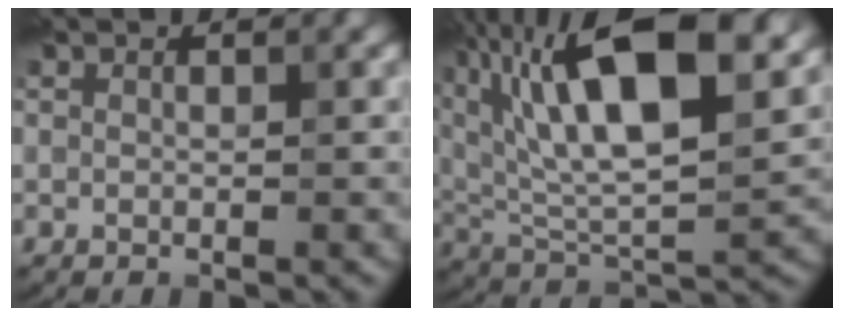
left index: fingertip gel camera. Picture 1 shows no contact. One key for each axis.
{"total": 15.9, "fx": 6.2, "fy": 6.4, "fz": 13.2, "tx": -0.236, "ty": 0.018, "tz": 0.099}